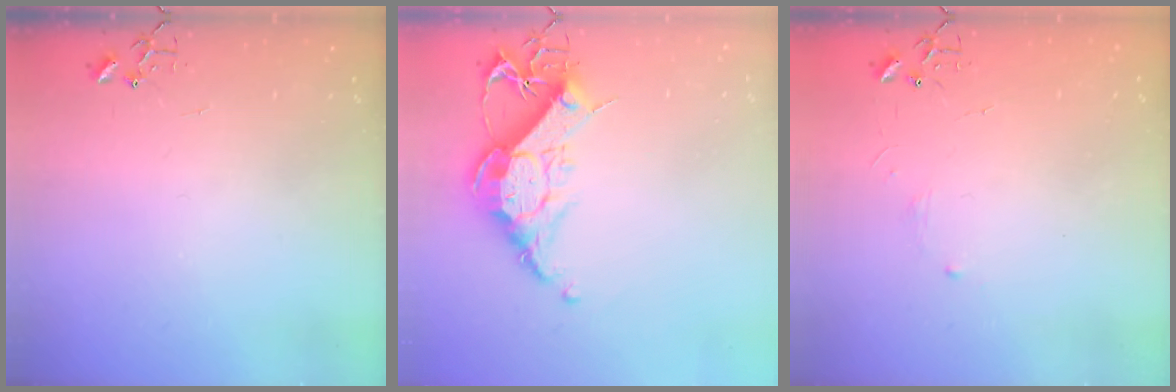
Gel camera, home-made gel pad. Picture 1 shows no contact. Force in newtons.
{"total": 14.3, "press": 14.2, "slide": 1.5}
{"total": 2.8, "press": 2.8, "slide": 0.5}